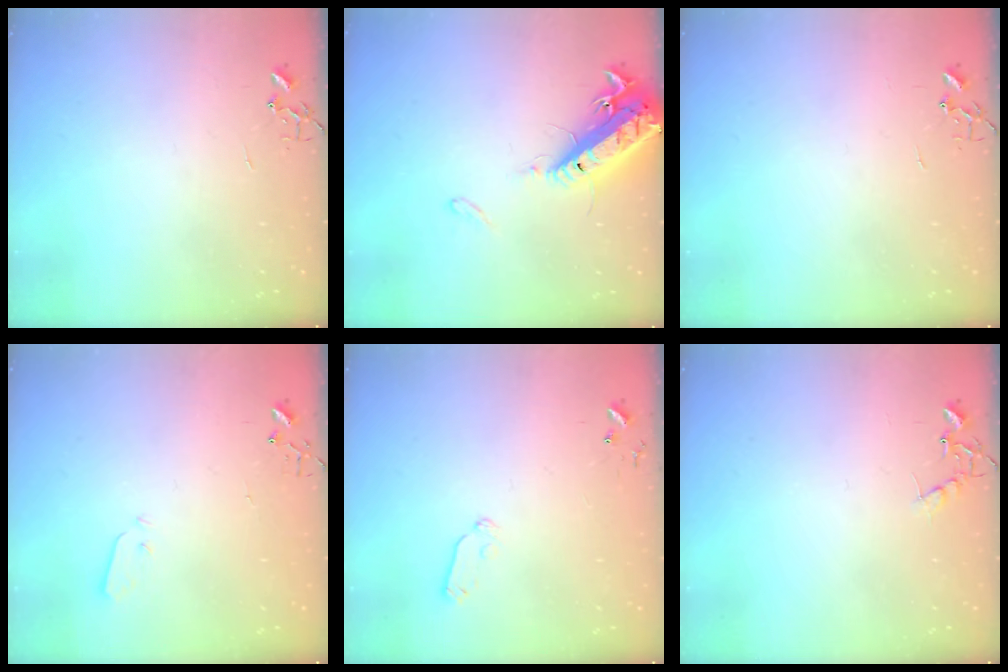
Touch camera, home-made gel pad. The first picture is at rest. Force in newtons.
{"total": 16.2, "press": 15.7, "slide": 3.6}
{"total": 0.0}
{"total": 3.0, "press": 3.0, "slide": 0.3}
{"total": 5.9, "press": 5.9, "slide": 0.8}
{"total": 6.8, "press": 6.8, "slide": 0.3}